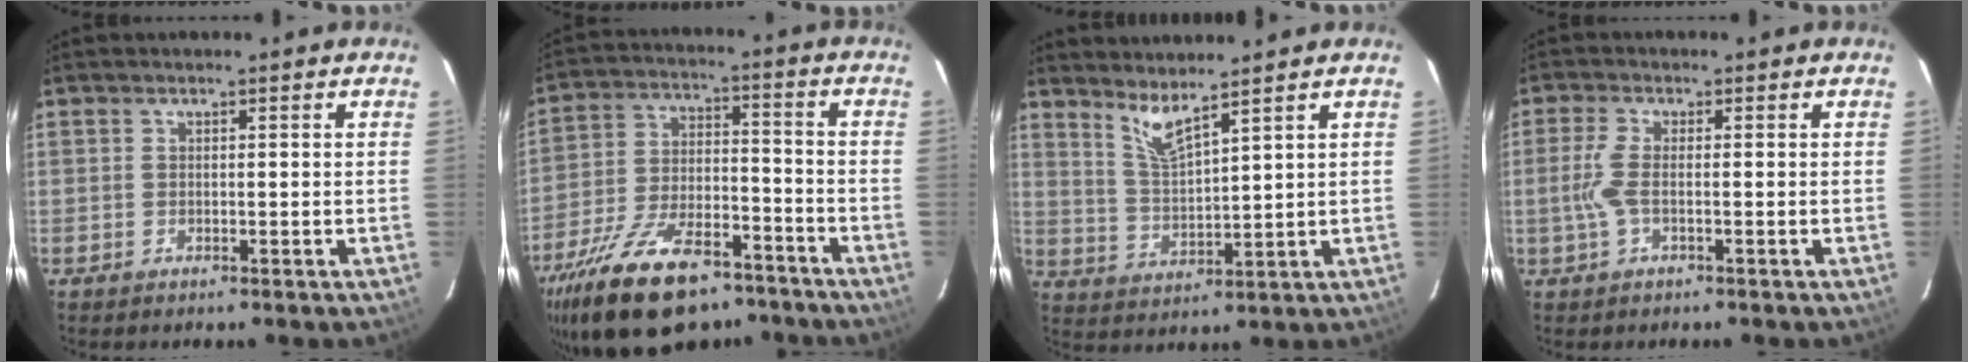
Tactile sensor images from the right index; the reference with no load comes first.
{"total": 23.1, "force": [-16.6, 9.7, 12.8], "torque": [-0.250, -0.018, -0.258]}
{"total": 5.8, "force": [4.7, 0.3, 3.3], "torque": [-0.068, -0.010, 0.100]}
{"total": 3.8, "force": [-0.9, 0.7, 3.7], "torque": [-0.089, 0.001, -0.017]}